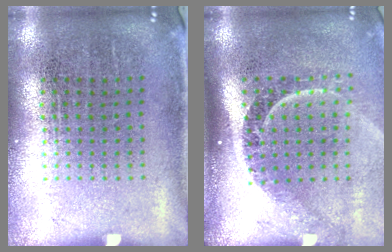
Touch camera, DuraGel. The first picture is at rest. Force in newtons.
{"total": 2.4, "press": 1.7, "slide": 1.7}